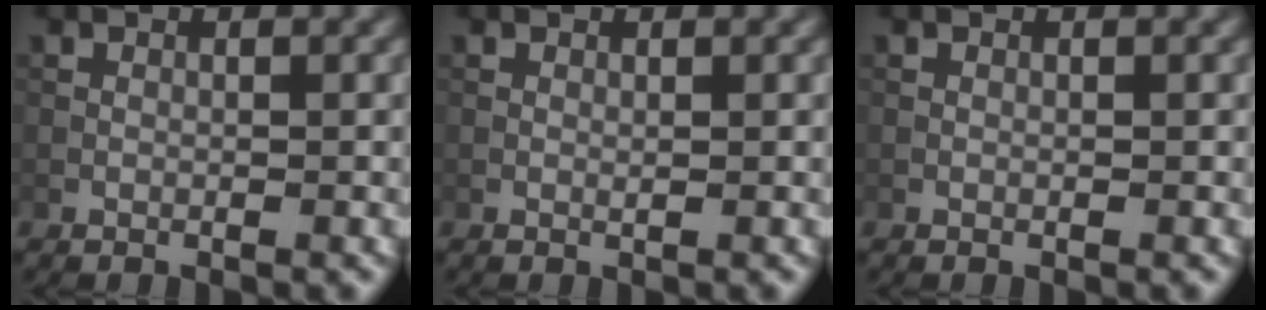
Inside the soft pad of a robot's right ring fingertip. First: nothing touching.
{"total": 0.0}
{"total": 0.0}